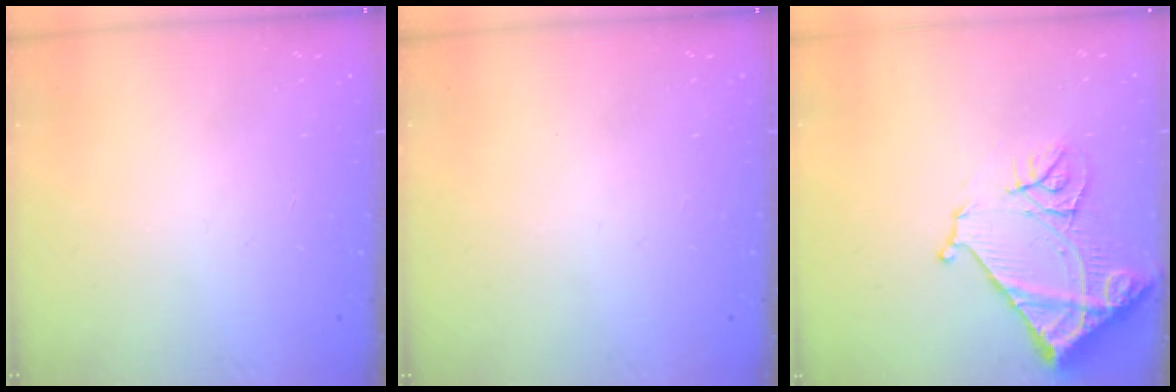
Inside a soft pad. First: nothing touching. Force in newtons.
{"total": 0.0}
{"total": 14.4, "press": 14.3, "slide": 1.7}